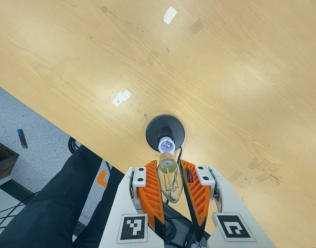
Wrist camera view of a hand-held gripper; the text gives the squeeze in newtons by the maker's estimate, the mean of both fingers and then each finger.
{"total": 14.8, "left": 17.0, "right": 12.5}